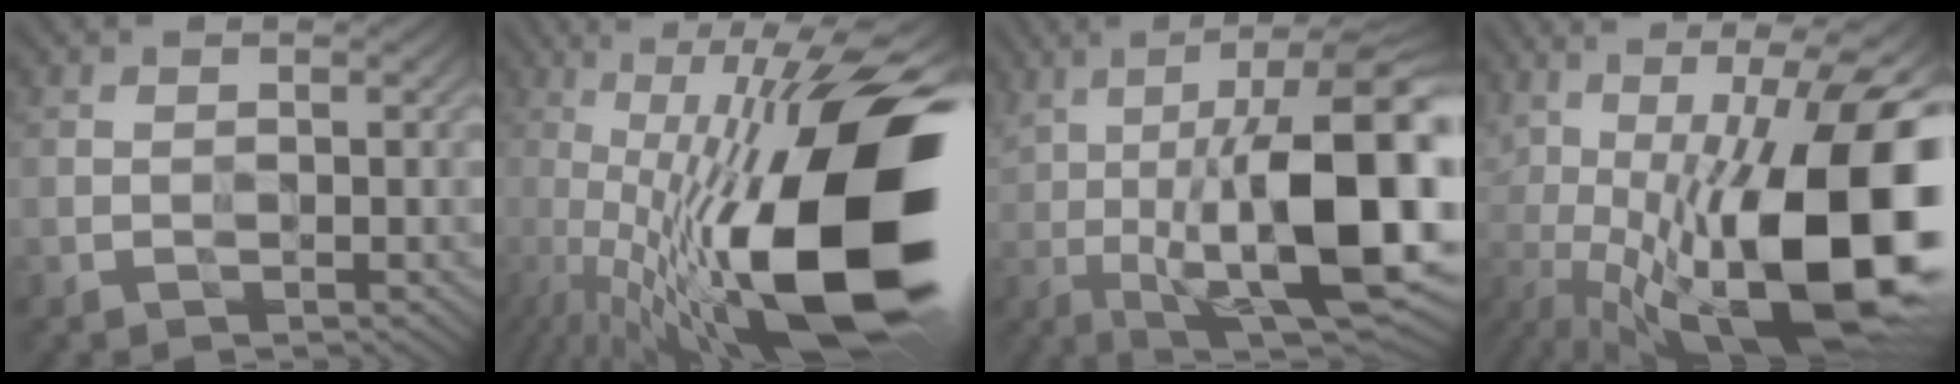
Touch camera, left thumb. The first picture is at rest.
{"total": 19.5, "force": [-3.6, 5.9, 18.2], "torque": [-0.312, 0.020, -0.066]}
{"total": 19.9, "force": [0.5, 6.6, 18.8], "torque": [-0.292, 0.025, 0.011]}
{"total": 21.5, "force": [-2.8, 8.8, 19.4], "torque": [-0.307, 0.019, -0.065]}